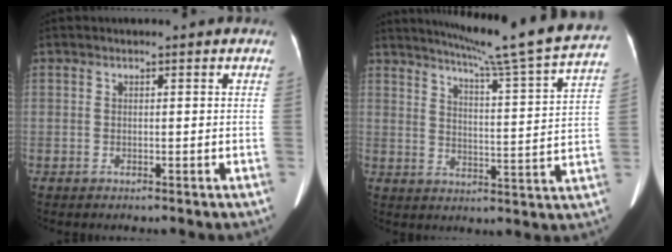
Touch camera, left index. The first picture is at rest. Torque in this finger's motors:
{"motor_torque": [0.35, -1.44, 0.02, 0.06]}